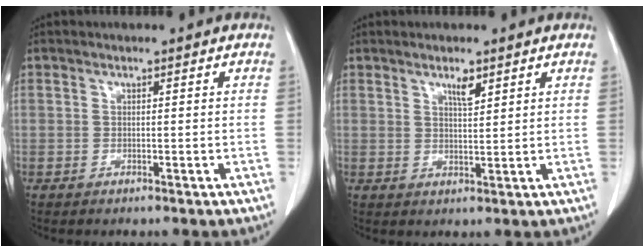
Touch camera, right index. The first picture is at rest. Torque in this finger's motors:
{"motor_torque": [-0.04, 0.24, 0.08, 0.01]}